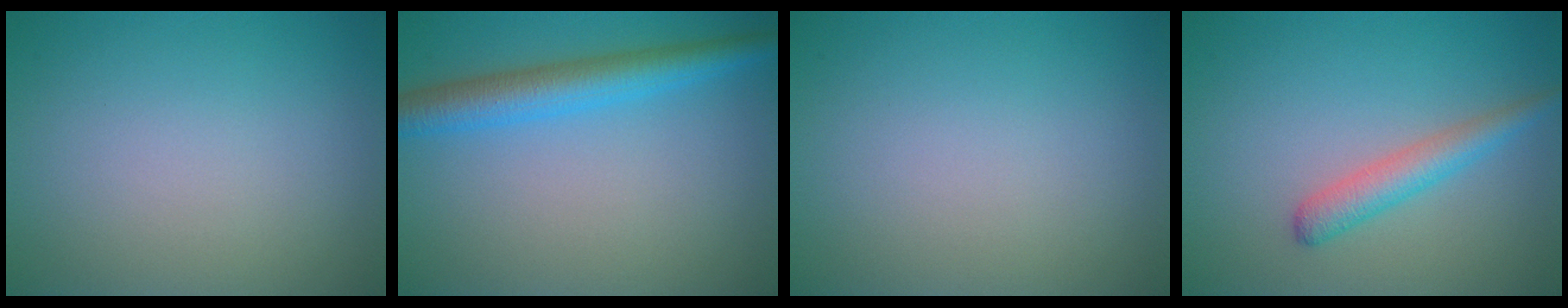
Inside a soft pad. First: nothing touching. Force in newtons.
{"total": 4.5, "press": 4.5, "slide": 0.2}
{"total": 0.0}
{"total": 2.7, "press": 2.7, "slide": 0.0}